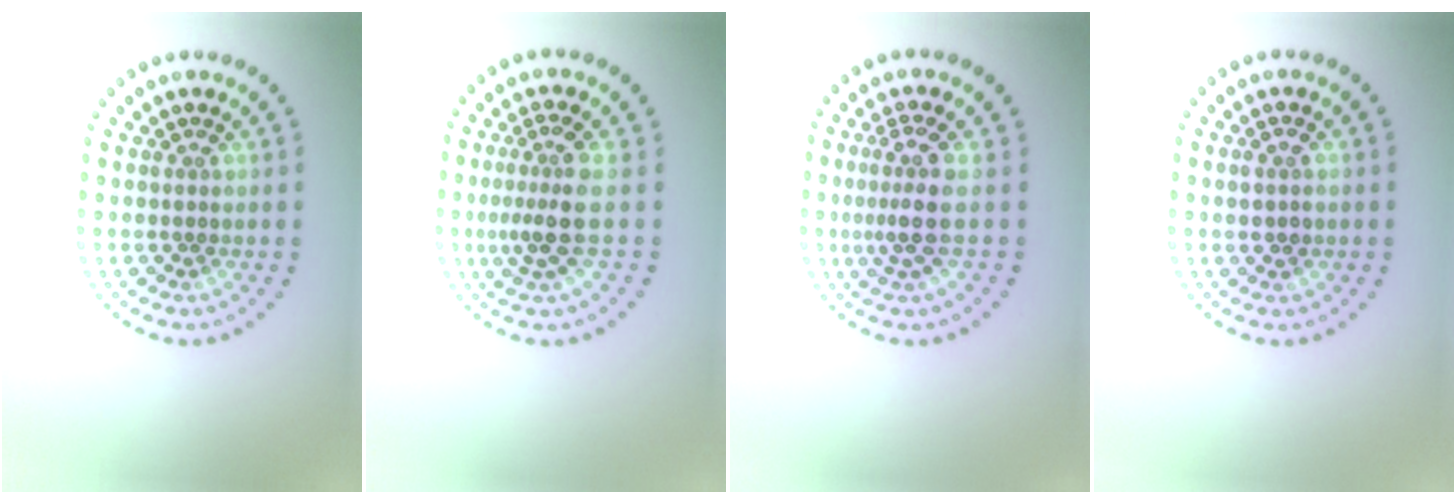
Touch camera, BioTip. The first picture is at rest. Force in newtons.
{"total": 3.2, "press": 2.4, "slide": 2.2}
{"total": 3.0, "press": 2.3, "slide": 2.0}
{"total": 1.5, "press": 1.4, "slide": 0.4}